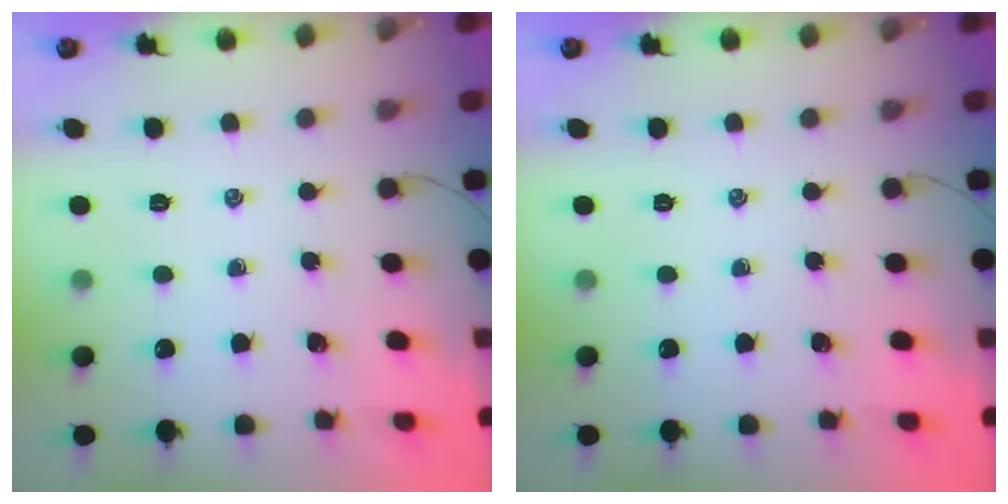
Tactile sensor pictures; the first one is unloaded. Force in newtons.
{"total": 0.0}